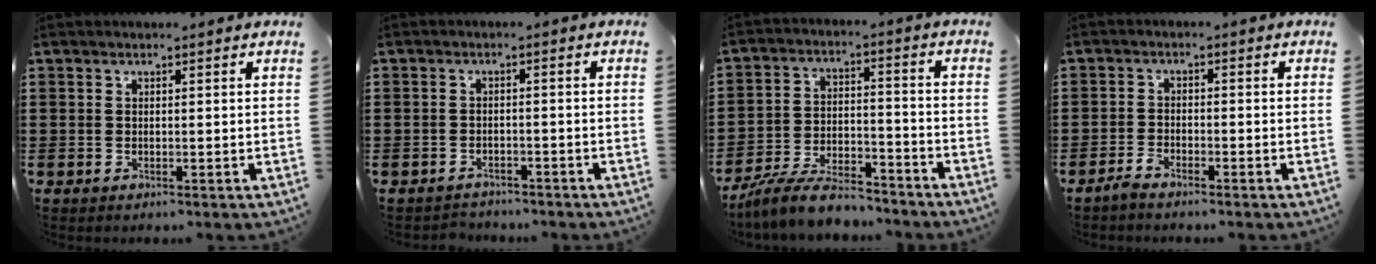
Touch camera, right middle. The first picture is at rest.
{"total": 2.1, "force": [-2.0, 0.5, -0.4], "torque": [0.001, 0.001, -0.047]}
{"total": 8.9, "force": [-8.1, 1.8, 3.3], "torque": [-0.065, 0.019, -0.156]}
{"total": 2.0, "force": [-1.9, 0.3, 0.8], "torque": [-0.024, 0.002, -0.039]}